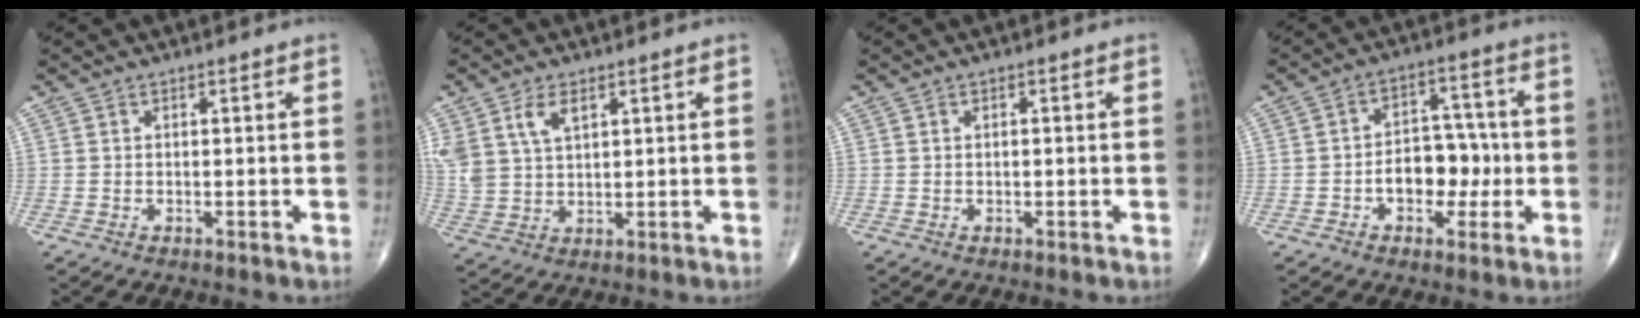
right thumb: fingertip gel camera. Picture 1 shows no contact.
{"total": 7.7, "force": [3.8, 4.3, 5.1], "torque": [-0.103, -0.009, 0.084]}
{"total": 0.5, "force": [0.0, 0.2, 0.5], "torque": [-0.011, 0.001, 0.002]}
{"total": 9.3, "force": [-1.9, 6.4, 6.5], "torque": [-0.060, 0.032, -0.032]}